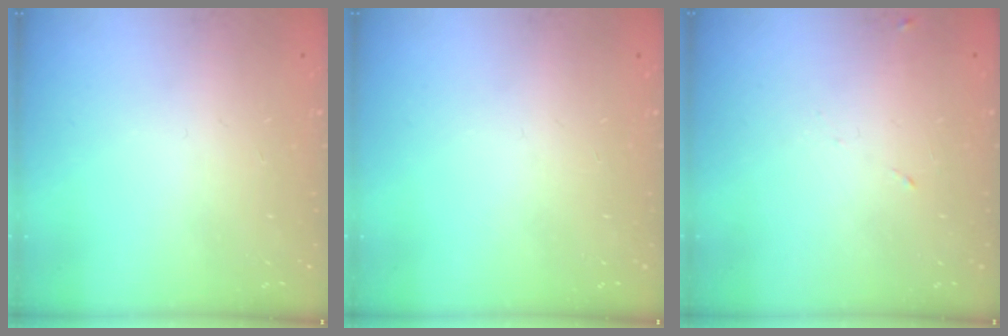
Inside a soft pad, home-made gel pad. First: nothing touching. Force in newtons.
{"total": 0.0}
{"total": 4.3, "press": 4.3, "slide": 0.7}